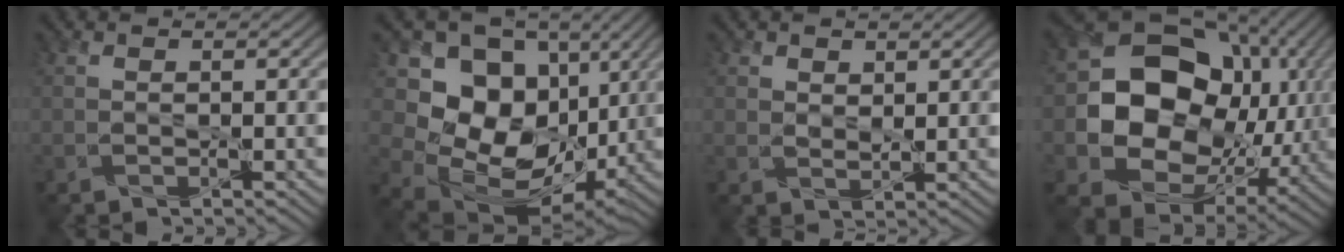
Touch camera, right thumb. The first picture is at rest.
{"total": 15.9, "force": [2.1, 12.6, 9.5], "torque": [-0.196, -0.012, 0.044]}
{"total": 2.0, "force": [1.3, 1.3, 0.8], "torque": [-0.022, -0.005, 0.027]}
{"total": 17.1, "force": [0.2, 13.9, 9.9], "torque": [-0.194, -0.041, 0.014]}